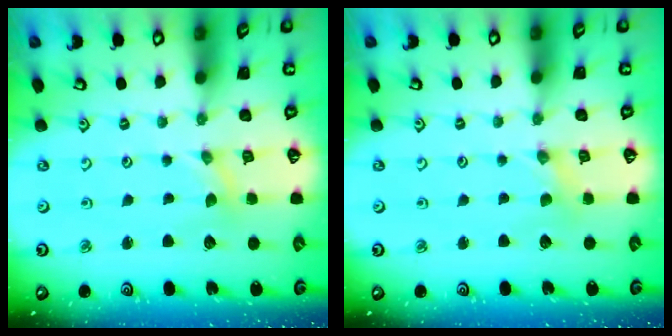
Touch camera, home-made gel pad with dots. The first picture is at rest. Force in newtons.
{"total": 0.0}